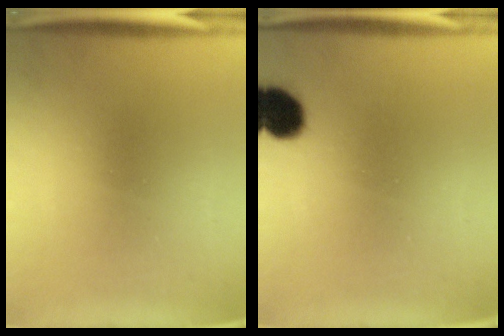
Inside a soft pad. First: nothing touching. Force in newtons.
{"total": 7.4}